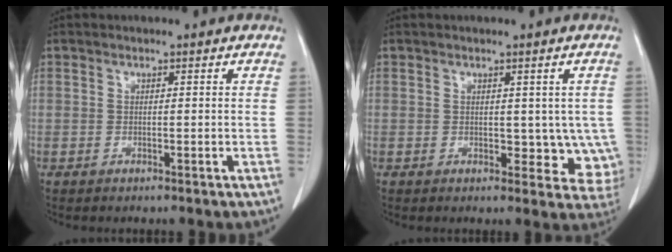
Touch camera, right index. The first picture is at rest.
{"total": 5.6, "force": [0.0, 3.9, 4.1], "torque": [-0.019, -0.001, 0.007]}